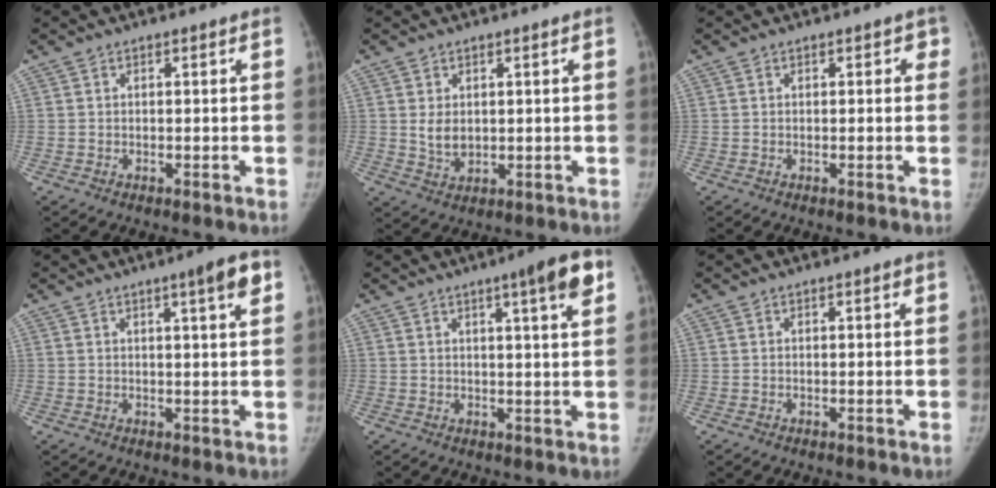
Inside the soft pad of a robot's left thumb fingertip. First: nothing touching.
{"total": 3.6, "force": [0.7, 2.6, 2.4], "torque": [-0.031, -0.012, 0.022]}
{"total": 1.3, "force": [0.5, 0.9, 0.8], "torque": [0.010, 0.003, 0.000]}
{"total": 5.0, "force": [2.5, 0.5, 4.3], "torque": [-0.054, -0.008, 0.033]}
{"total": 7.4, "force": [3.7, 0.7, 6.4], "torque": [-0.083, -0.011, 0.048]}
{"total": 0.6, "force": [0.3, 0.1, 0.5], "torque": [-0.006, 0.000, 0.004]}